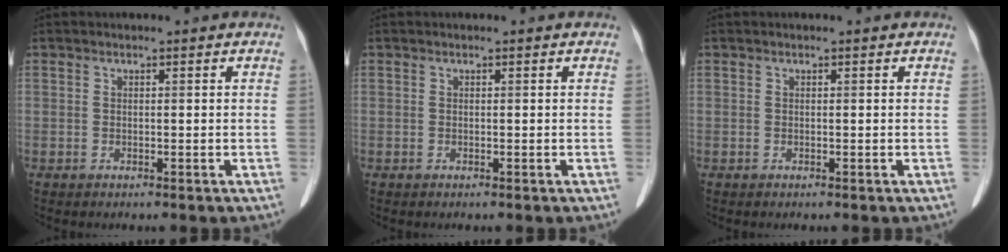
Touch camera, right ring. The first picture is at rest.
{"total": 0.0}
{"total": 0.0}